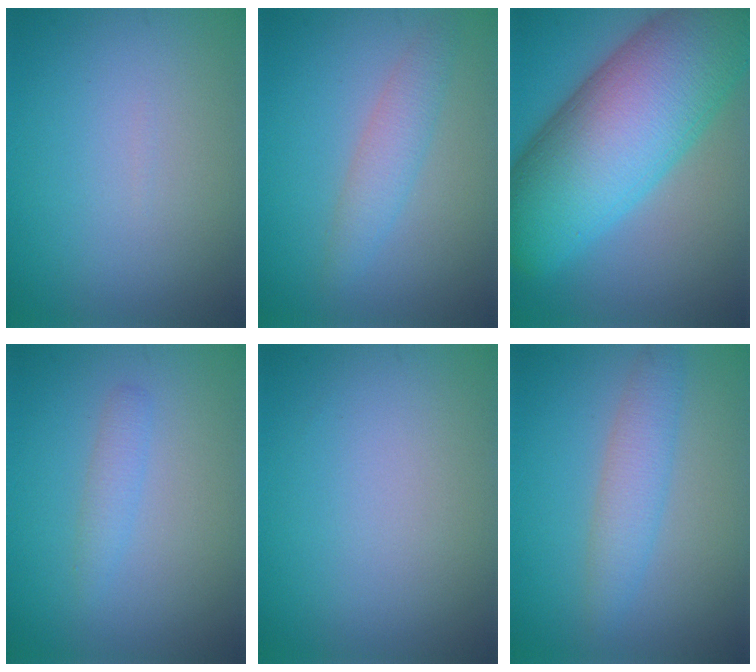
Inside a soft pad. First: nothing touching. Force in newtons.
{"total": 2.4, "press": 2.4, "slide": 0.0}
{"total": 16.0, "press": 16.0, "slide": 0.6}
{"total": 1.3, "press": 1.3, "slide": 0.0}
{"total": 0.0}
{"total": 3.0, "press": 3.0, "slide": 0.1}